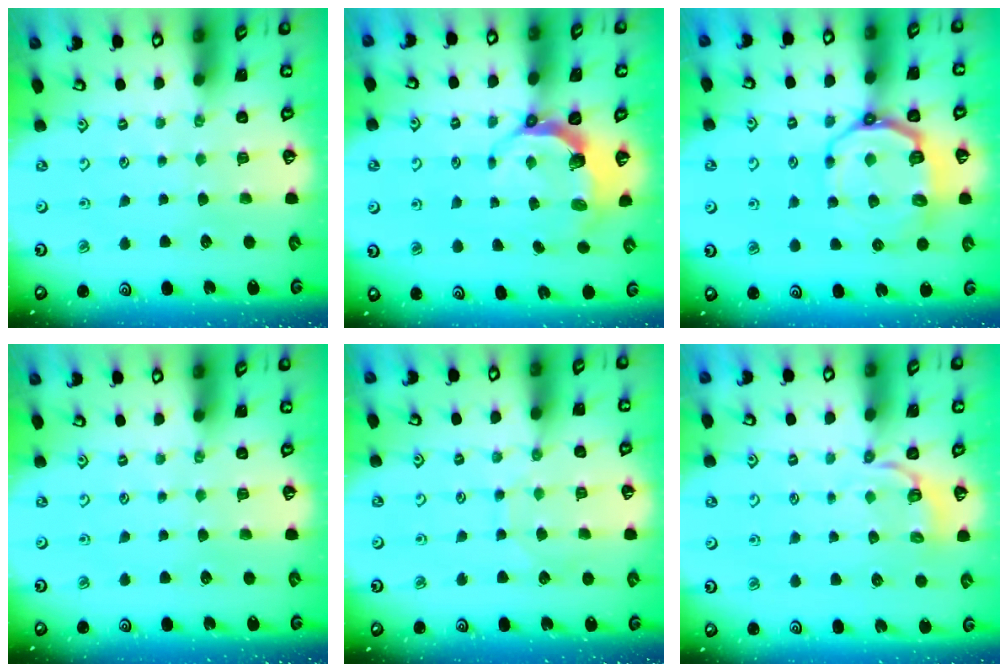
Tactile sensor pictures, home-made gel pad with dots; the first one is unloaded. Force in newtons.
{"total": 6.5, "press": 5.0, "slide": 4.2}
{"total": 11.2, "press": 10.3, "slide": 4.2}
{"total": 0.0}
{"total": 6.3, "press": 6.3, "slide": 0.4}
{"total": 4.2, "press": 3.2, "slide": 2.6}